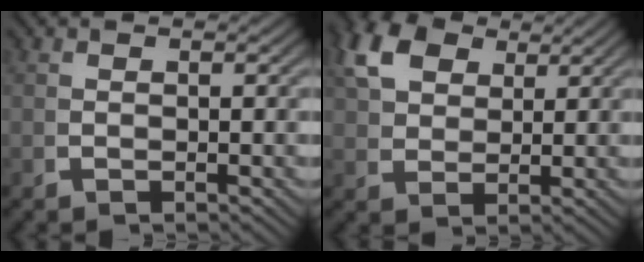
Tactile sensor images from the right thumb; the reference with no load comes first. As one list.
[{"total": 5.6, "force": [3.7, 3.2, 2.9], "torque": [-0.058, 0.002, 0.072]}]